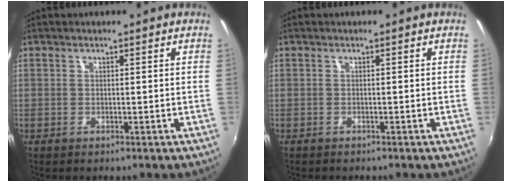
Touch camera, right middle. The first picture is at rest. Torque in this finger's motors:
{"motor_torque": [1.39, -0.76, 0.63, 0.21]}